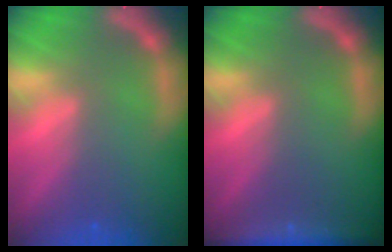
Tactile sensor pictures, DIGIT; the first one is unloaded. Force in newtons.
{"total": 4.5}